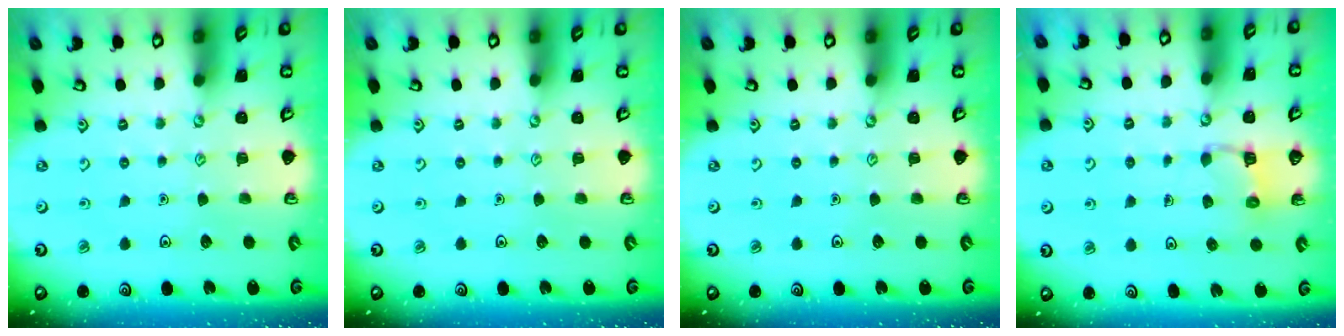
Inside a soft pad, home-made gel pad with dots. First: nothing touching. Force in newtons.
{"total": 0.0}
{"total": 0.0}
{"total": 4.7, "press": 4.7, "slide": 0.4}